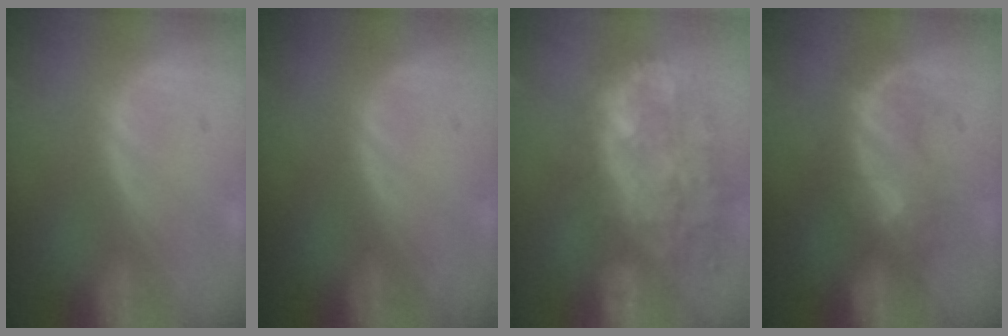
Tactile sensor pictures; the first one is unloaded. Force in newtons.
{"total": 0.0}
{"total": 12.2, "press": 11.1, "slide": 5.1}
{"total": 8.0, "press": 7.8, "slide": 2.0}